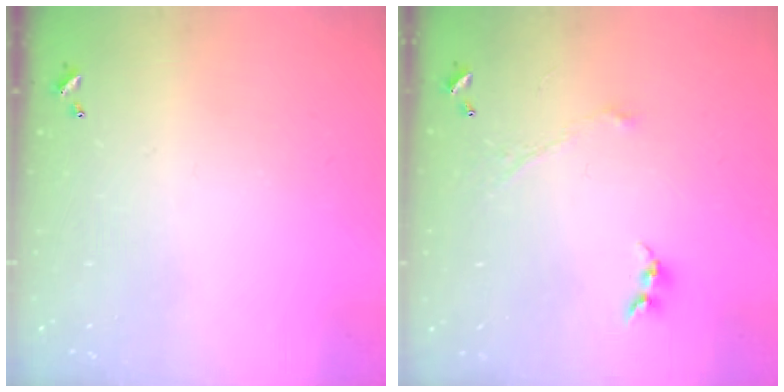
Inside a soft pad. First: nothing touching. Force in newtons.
{"total": 1.0, "press": 0.9, "slide": 0.4}